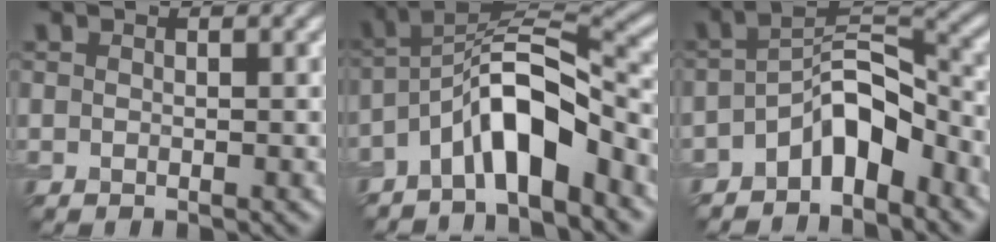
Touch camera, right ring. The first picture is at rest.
{"total": 7.4, "force": [-3.9, 2.3, 5.9], "torque": [-0.096, 0.024, -0.075]}
{"total": 5.6, "force": [-3.3, 2.4, 3.8], "torque": [-0.058, 0.014, -0.065]}